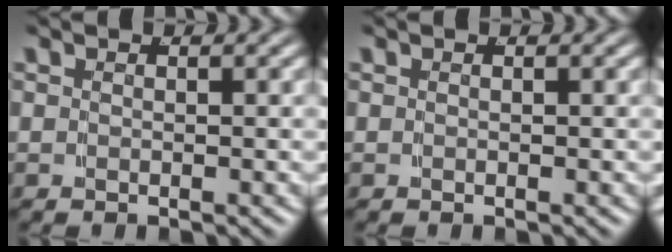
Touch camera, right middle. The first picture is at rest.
{"total": 0.0}